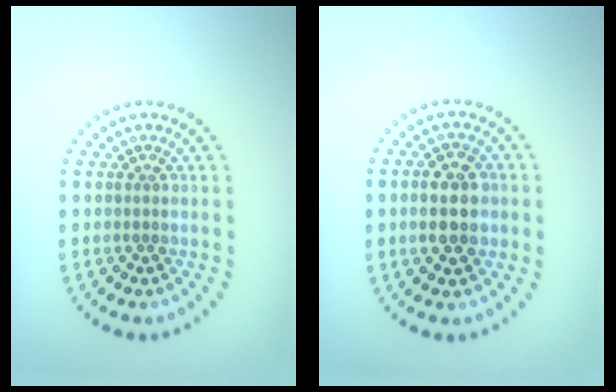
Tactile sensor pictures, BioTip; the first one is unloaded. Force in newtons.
{"total": 3.8, "press": 3.8, "slide": 0.1}